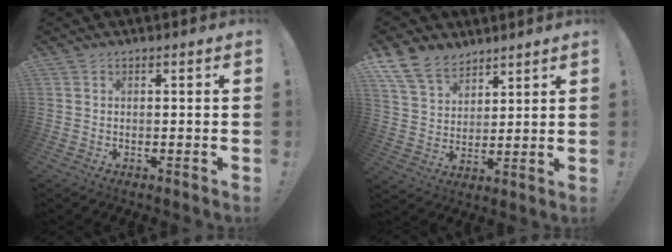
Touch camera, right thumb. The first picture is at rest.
{"total": 11.7, "force": [8.7, 7.0, 3.3], "torque": [-0.071, -0.054, 0.173]}